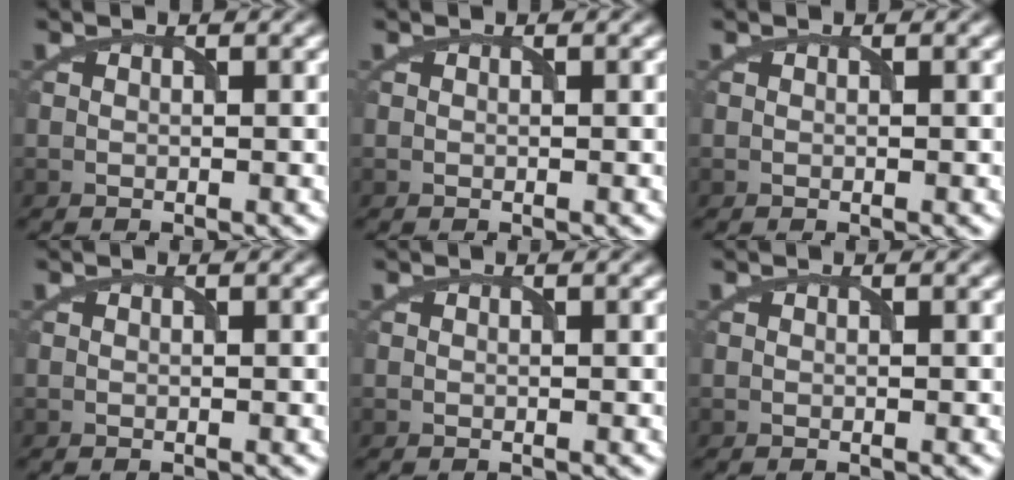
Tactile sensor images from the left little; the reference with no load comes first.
{"total": 0.0}
{"total": 0.0}
{"total": 0.0}
{"total": 0.0}
{"total": 0.0}